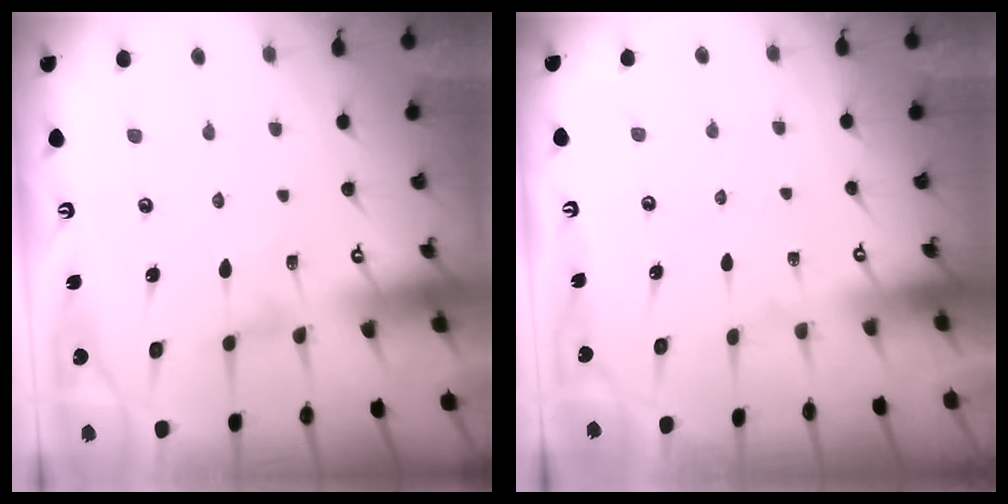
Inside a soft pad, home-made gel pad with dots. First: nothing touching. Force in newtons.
{"total": 0.0}